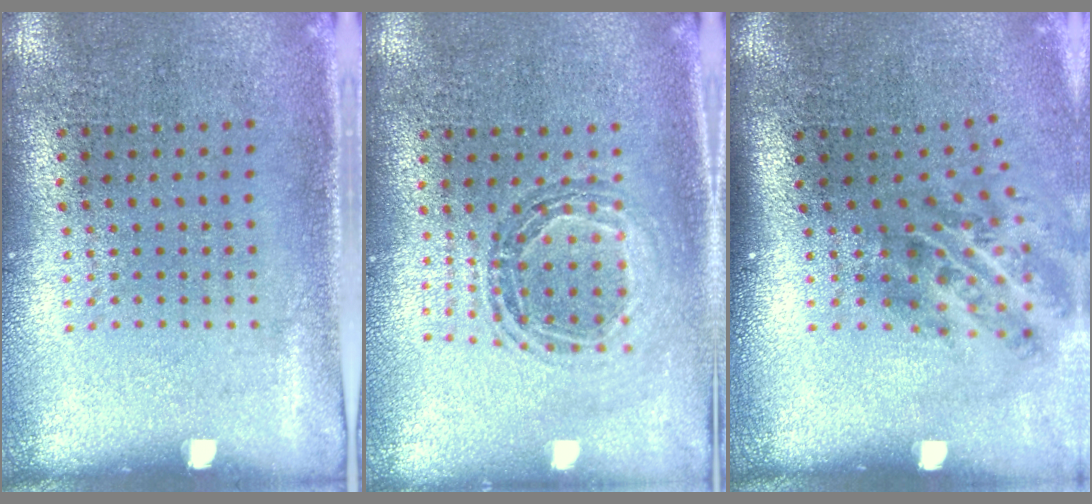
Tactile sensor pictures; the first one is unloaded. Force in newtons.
{"total": 0.9, "press": 0.9, "slide": 0.2}
{"total": 1.9, "press": 1.2, "slide": 1.5}